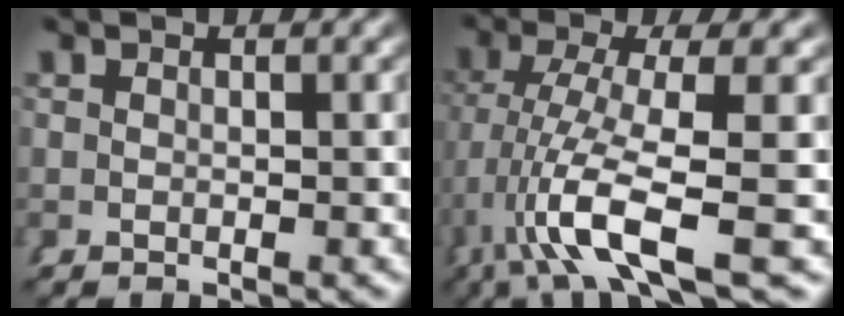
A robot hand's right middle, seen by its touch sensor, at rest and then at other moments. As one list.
[{"total": 7.7, "force": [-1.6, 2.0, 7.3], "torque": [-0.137, -0.021, -0.013]}]